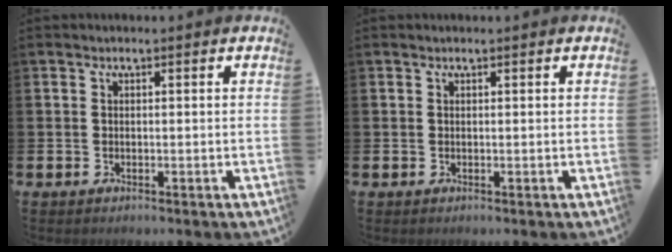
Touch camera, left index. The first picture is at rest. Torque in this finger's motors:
{"motor_torque": [0.50, -1.04, -0.12, 0.00]}